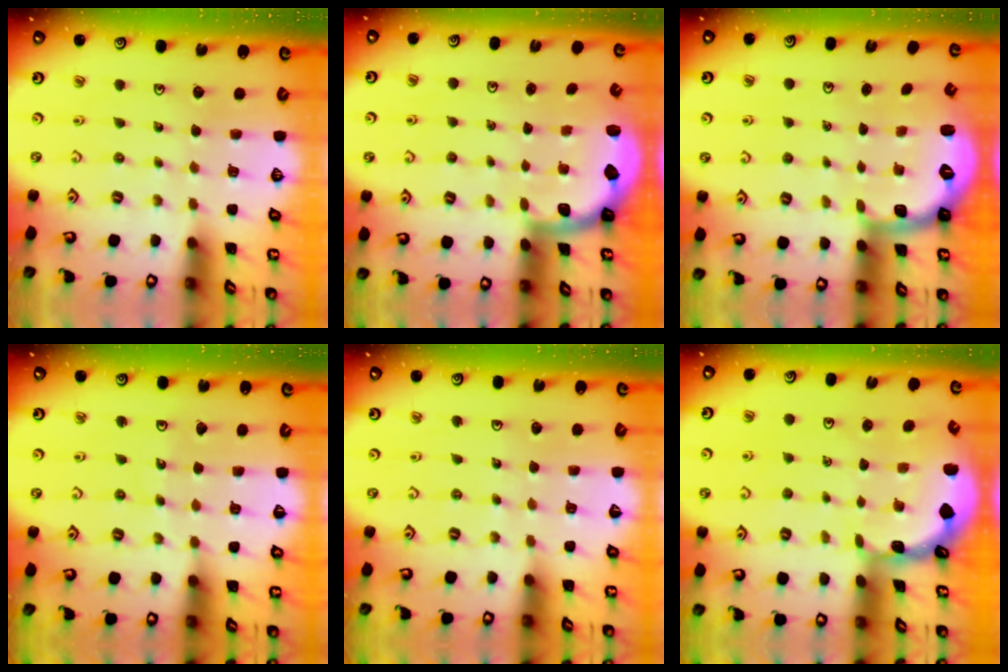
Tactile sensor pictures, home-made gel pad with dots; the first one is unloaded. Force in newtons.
{"total": 2.0, "press": 2.0, "slide": 0.5}
{"total": 2.5, "press": 2.0, "slide": 1.6}
{"total": 2.9, "press": 2.9, "slide": 0.3}
{"total": 2.4, "press": 2.4, "slide": 0.3}
{"total": 1.5, "press": 1.5, "slide": 0.1}